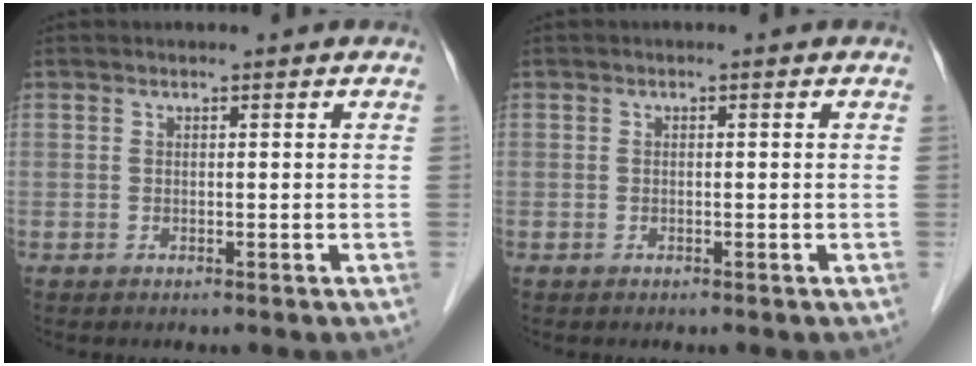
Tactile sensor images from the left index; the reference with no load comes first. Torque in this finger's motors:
{"motor_torque": [0.01, 0.01, 0.00, 0.00]}